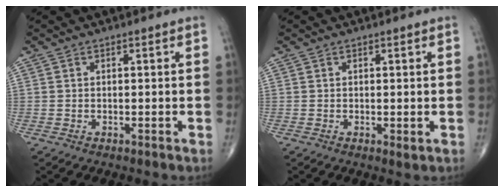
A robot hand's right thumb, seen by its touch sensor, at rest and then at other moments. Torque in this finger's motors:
{"motor_torque": [-0.41, -0.07, 0.22, 0.02, -0.01]}